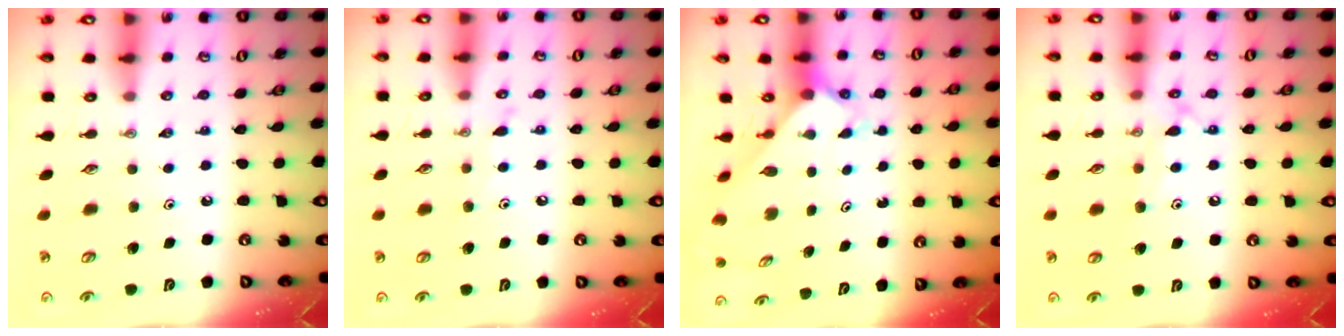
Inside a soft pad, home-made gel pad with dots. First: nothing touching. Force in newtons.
{"total": 6.5, "press": 6.5, "slide": 0.5}
{"total": 2.4, "press": 2.4, "slide": 0.2}
{"total": 11.4, "press": 11.4, "slide": 0.8}